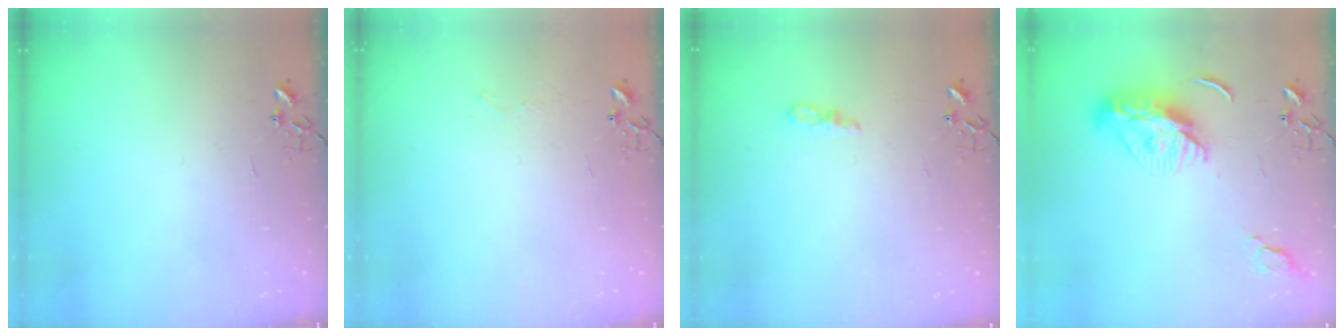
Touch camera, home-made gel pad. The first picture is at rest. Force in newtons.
{"total": 3.8, "press": 3.8, "slide": 0.4}
{"total": 5.0, "press": 5.0, "slide": 0.5}
{"total": 10.9, "press": 10.9, "slide": 0.9}